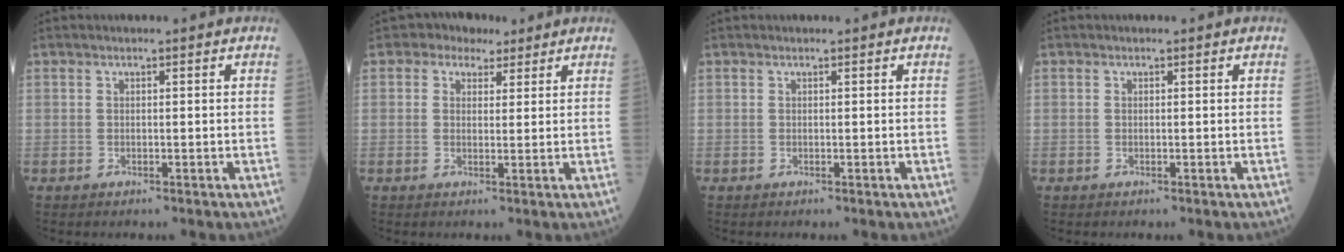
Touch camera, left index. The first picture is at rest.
{"total": 3.6, "force": [2.4, 2.5, 1.0], "torque": [-0.016, 0.018, 0.035]}
{"total": 0.0}
{"total": 0.0}